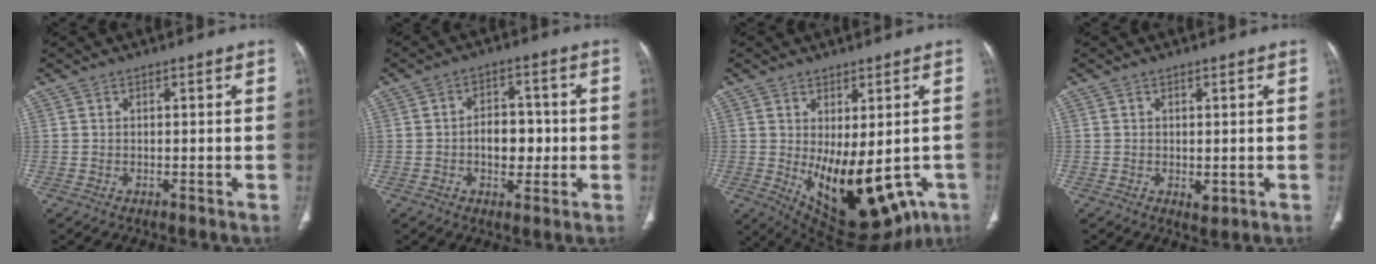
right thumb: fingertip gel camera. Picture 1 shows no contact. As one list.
[{"total": 7.1, "force": [-0.9, 4.8, 5.1], "torque": [-0.044, 0.014, -0.016]}, {"total": 18.2, "force": [-4.6, 9.3, 14.9], "torque": [-0.186, -0.010, -0.035]}, {"total": 1.8, "force": [-0.3, 1.1, 1.3], "torque": [-0.015, -0.004, 0.001]}]